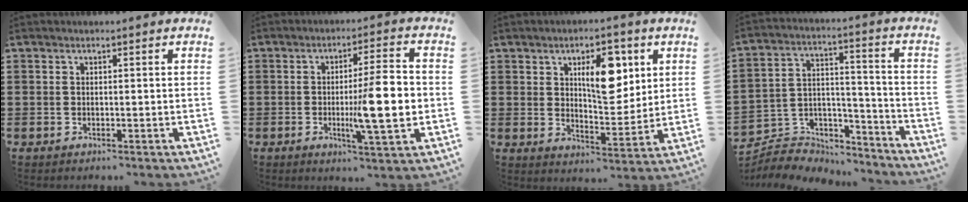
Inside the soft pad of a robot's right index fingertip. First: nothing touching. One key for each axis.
{"total": 11.1, "fx": -0.9, "fy": 2.1, "fz": 10.9, "tx": -0.159, "ty": -0.008, "tz": -0.018}
{"total": 9.0, "fx": 3.7, "fy": 4.4, "fz": 7.0, "tx": -0.103, "ty": -0.002, "tz": 0.054}
{"total": 5.8, "fx": -5.2, "fy": 2.4, "fz": 0.6, "tx": -0.017, "ty": 0.008, "tz": -0.105}